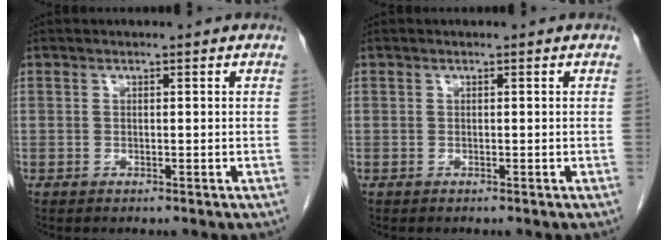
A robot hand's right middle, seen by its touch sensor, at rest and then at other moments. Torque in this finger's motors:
{"motor_torque": [-0.19, -0.17, -0.02, 0.00]}